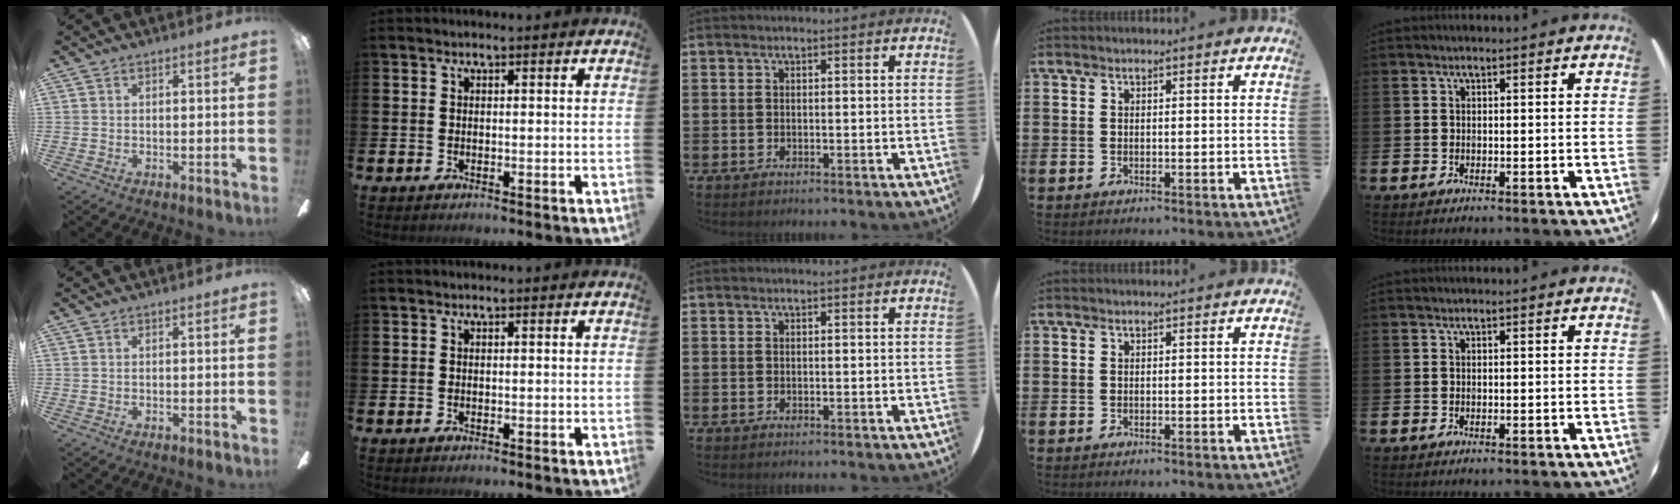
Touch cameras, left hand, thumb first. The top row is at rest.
{}